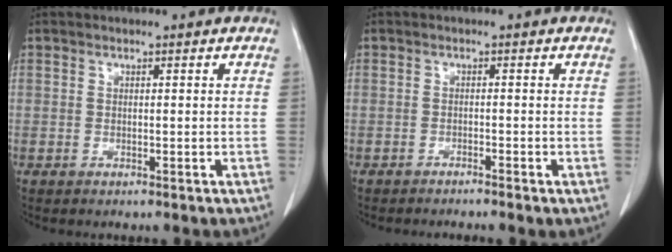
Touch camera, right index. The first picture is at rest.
{"total": 2.0, "force": [-1.7, -0.3, 1.0], "torque": [-0.013, 0.003, -0.026]}